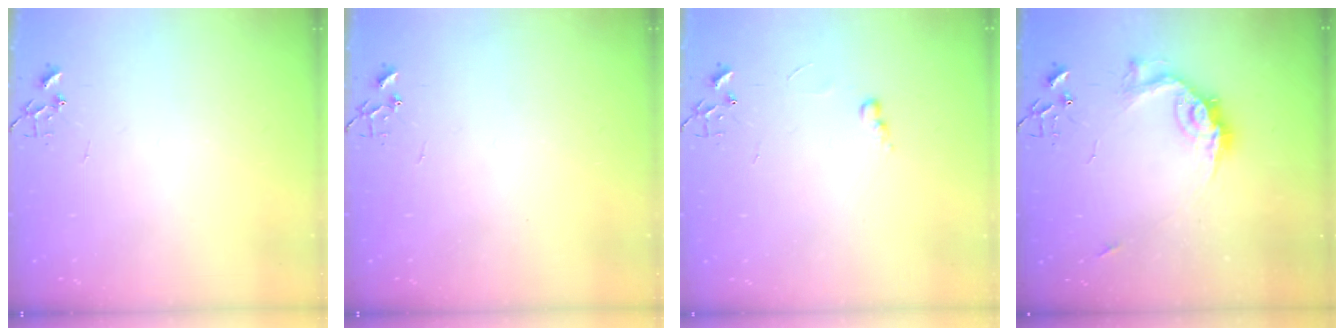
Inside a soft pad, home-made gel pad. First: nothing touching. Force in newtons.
{"total": 0.0}
{"total": 5.6, "press": 5.6, "slide": 0.7}
{"total": 14.2, "press": 14.2, "slide": 1.3}